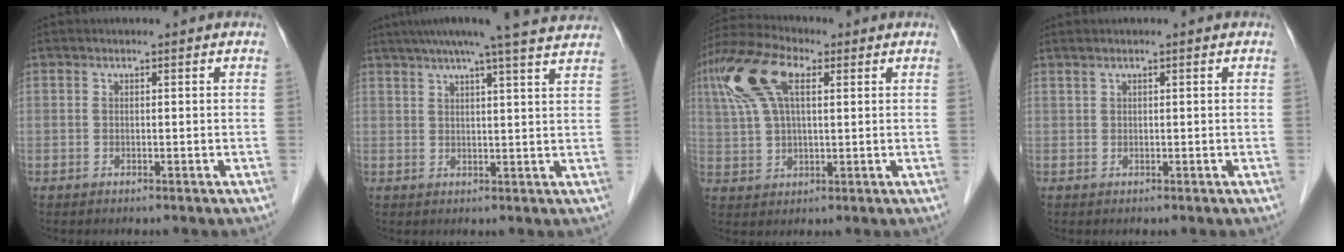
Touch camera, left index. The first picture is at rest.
{"total": 16.0, "force": [14.0, -0.7, 7.6], "torque": [-0.125, 0.008, 0.174]}
{"total": 10.3, "force": [3.9, 4.2, 8.6], "torque": [-0.199, 0.028, 0.077]}
{"total": 0.8, "force": [0.6, 0.3, 0.3], "torque": [-0.011, 0.011, 0.016]}